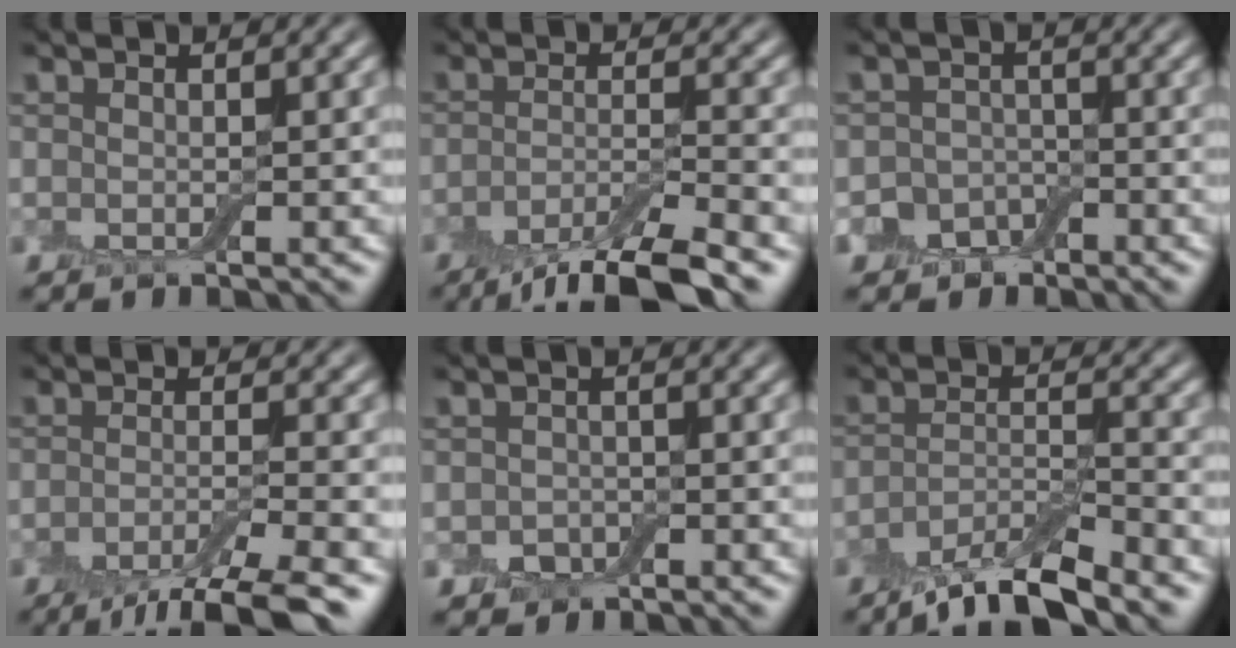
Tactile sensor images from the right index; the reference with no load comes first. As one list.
[{"total": 7.3, "force": [-5.0, 1.7, 5.0], "torque": [-0.073, -0.006, -0.092]}, {"total": 3.1, "force": [-1.9, 2.3, 0.8], "torque": [-0.006, 0.006, -0.038]}, {"total": 6.7, "force": [-4.3, 1.4, 4.9], "torque": [-0.066, -0.008, -0.079]}, {"total": 1.3, "force": [-0.7, 0.9, 0.4], "torque": [-0.004, 0.001, -0.015]}, {"total": 5.9, "force": [-4.6, 1.3, 3.5], "torque": [-0.058, -0.006, -0.087]}]